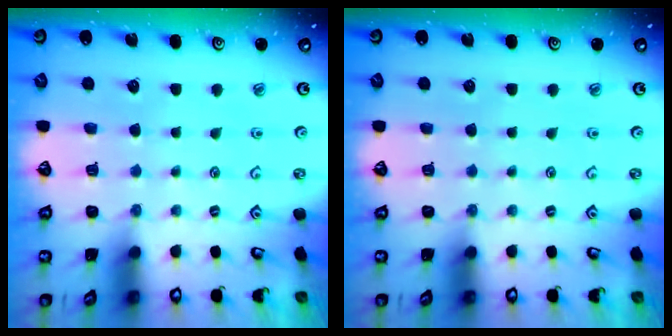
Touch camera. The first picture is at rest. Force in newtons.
{"total": 0.0}